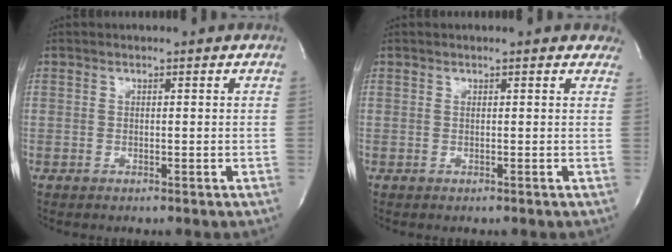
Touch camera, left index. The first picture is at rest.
{"total": 4.1, "force": [3.6, 0.9, 1.9], "torque": [-0.023, 0.007, 0.024]}